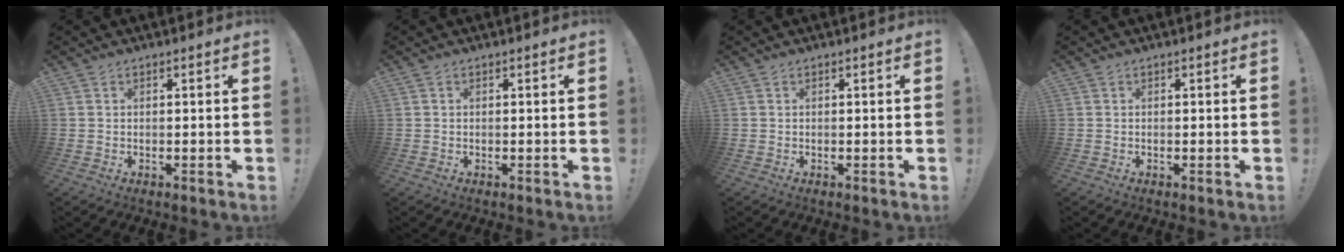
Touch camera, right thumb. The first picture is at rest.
{"total": 0.0}
{"total": 0.0}
{"total": 0.0}